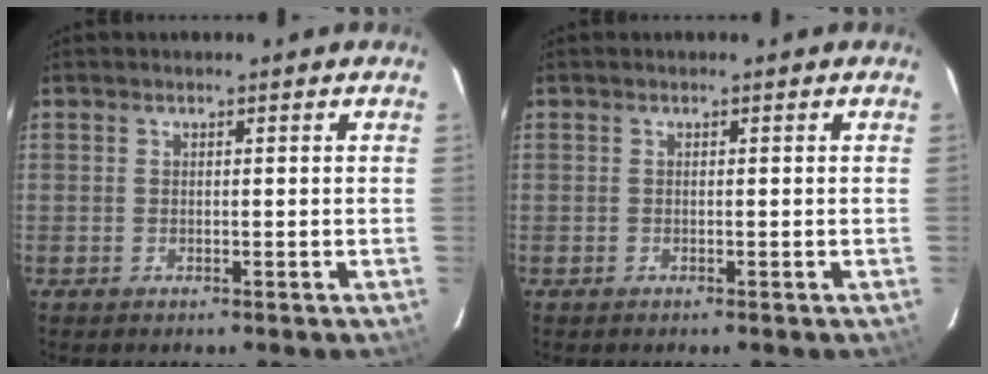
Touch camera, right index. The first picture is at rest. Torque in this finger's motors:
{"motor_torque": [0.00, -0.02, 0.04, 0.00]}